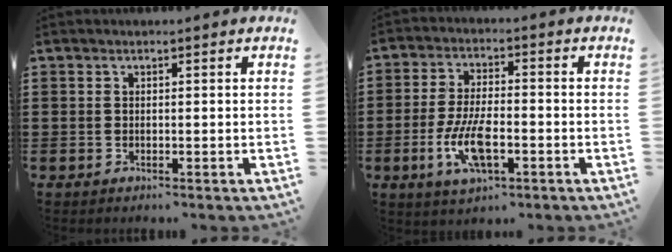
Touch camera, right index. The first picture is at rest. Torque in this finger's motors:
{"motor_torque": [2.14, 0.00, 1.05, 0.21]}